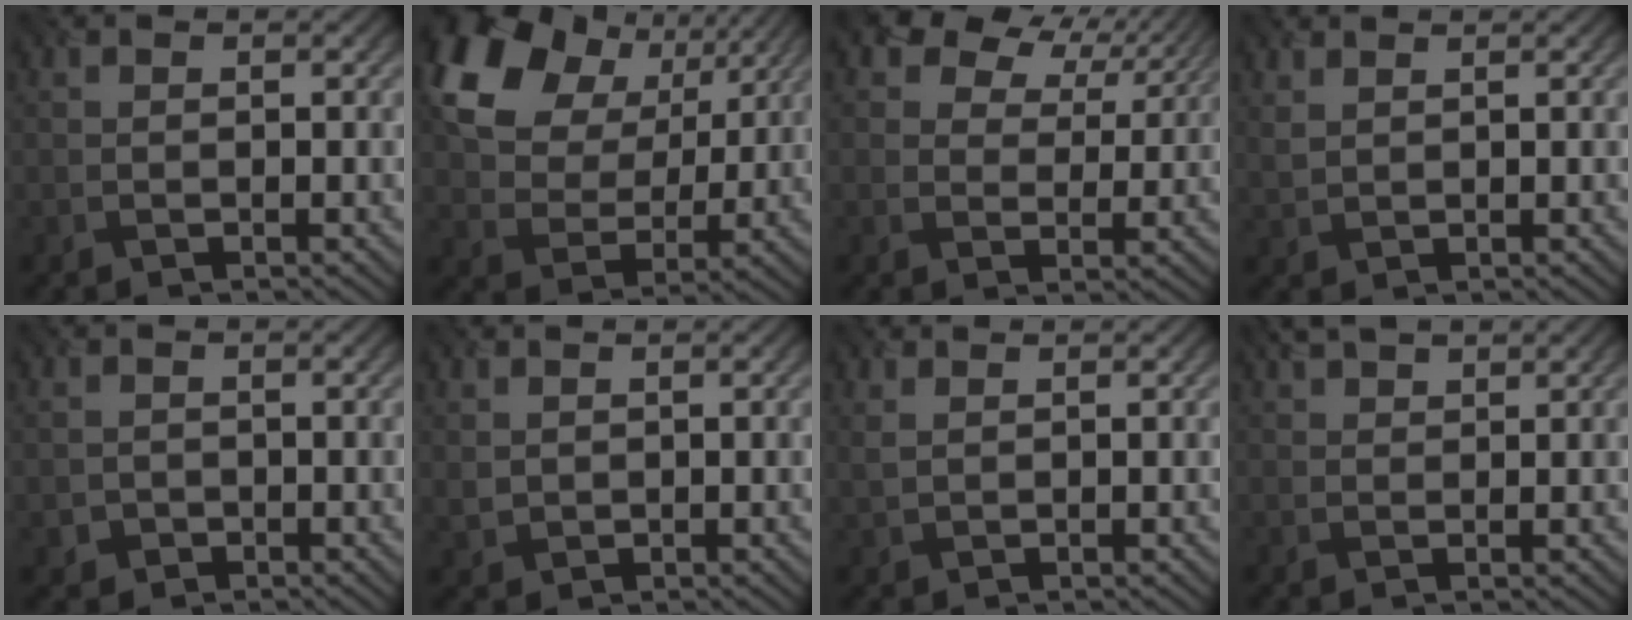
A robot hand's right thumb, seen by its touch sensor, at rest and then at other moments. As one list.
[{"total": 15.4, "force": [7.2, 10.3, 8.8], "torque": [-0.207, 0.024, 0.125]}, {"total": 7.6, "force": [5.1, 4.5, 3.4], "torque": [-0.074, 0.010, 0.074]}, {"total": 1.6, "force": [1.6, 0.2, 0.2], "torque": [-0.017, -0.001, 0.035]}, {"total": 1.2, "force": [-0.3, 1.1, -0.2], "torque": [0.005, -0.007, -0.010]}, {"total": 1.4, "force": [1.2, 0.8, 0.1], "torque": [-0.013, -0.005, 0.027]}, {"total": 1.4, "force": [1.4, 0.0, 0.4], "torque": [-0.021, -0.001, 0.028]}, {"total": 3.0, "force": [2.5, 0.8, 1.6], "torque": [-0.041, 0.008, 0.049]}]